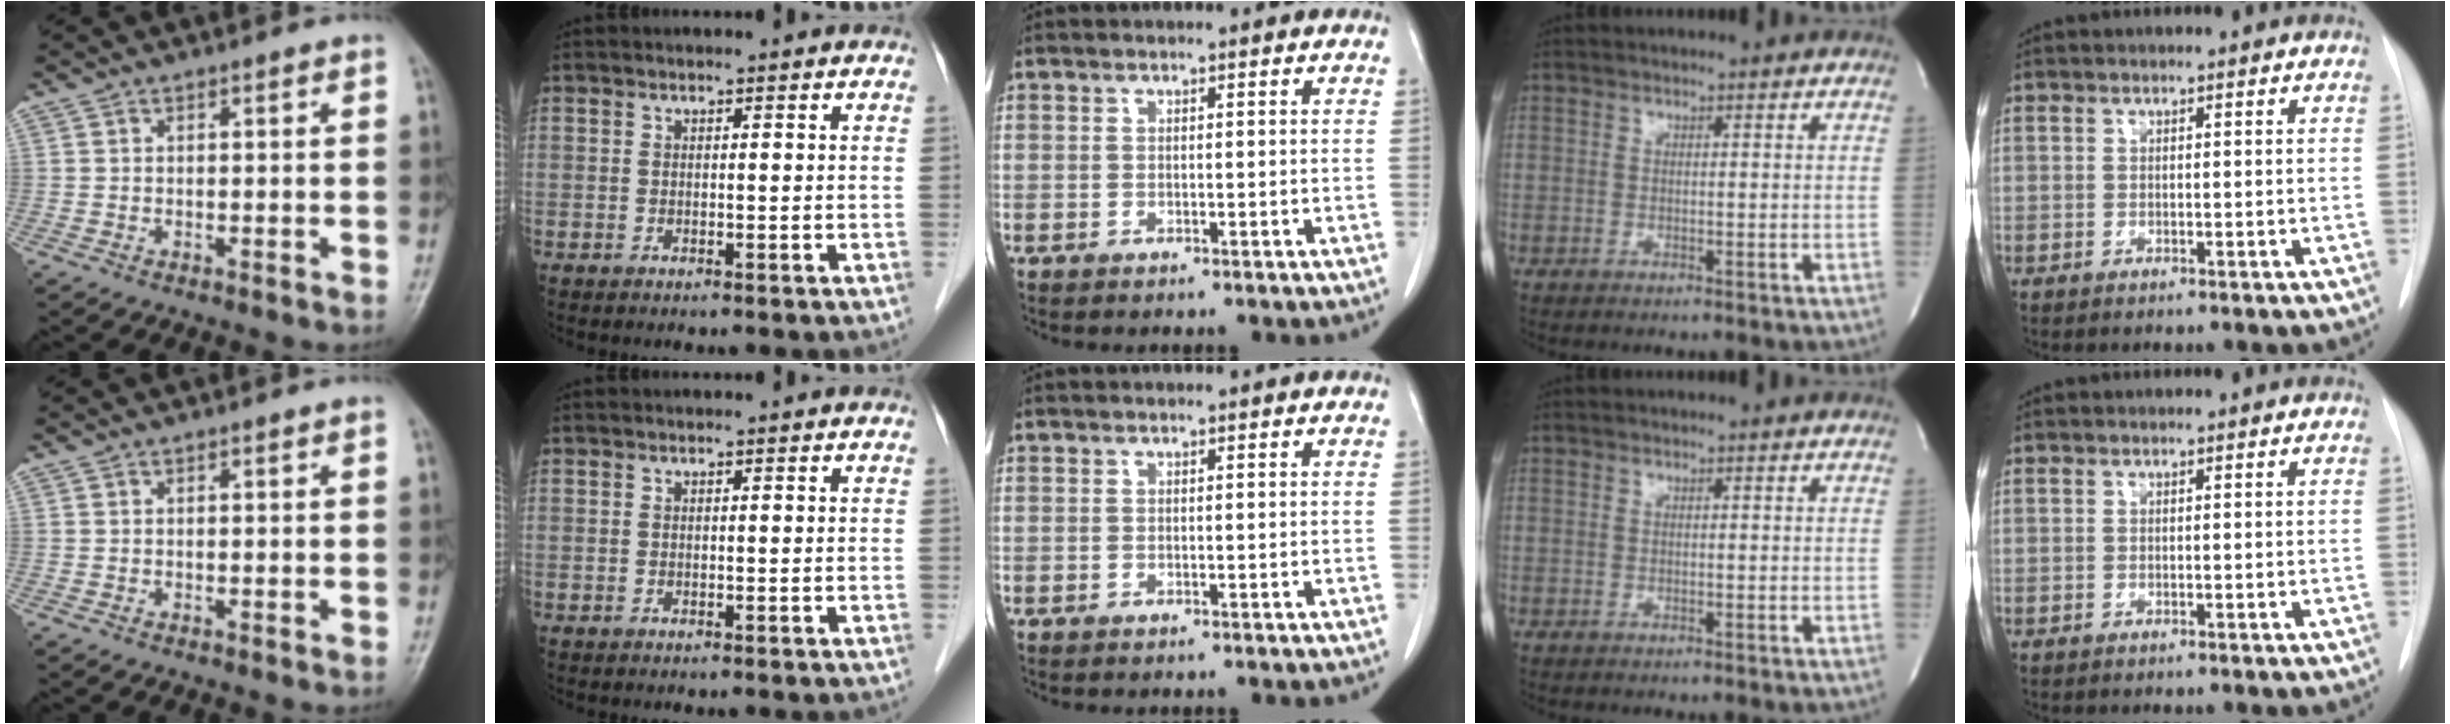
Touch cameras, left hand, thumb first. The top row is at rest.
{}